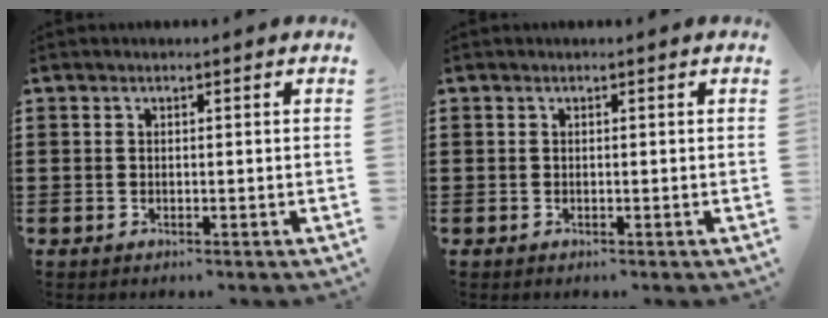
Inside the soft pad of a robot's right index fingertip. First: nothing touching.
{"total": 0.0}